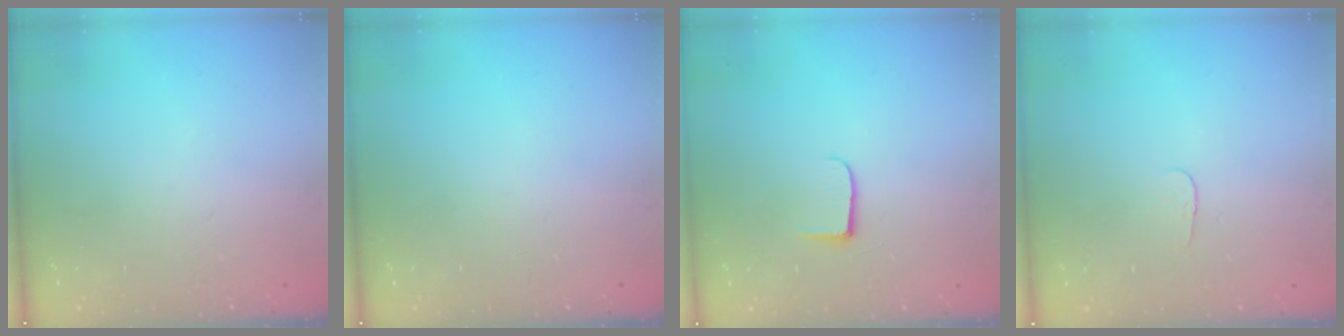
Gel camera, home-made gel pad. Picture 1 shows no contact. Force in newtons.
{"total": 0.0}
{"total": 6.1, "press": 6.1, "slide": 0.6}
{"total": 2.8, "press": 2.8, "slide": 0.3}